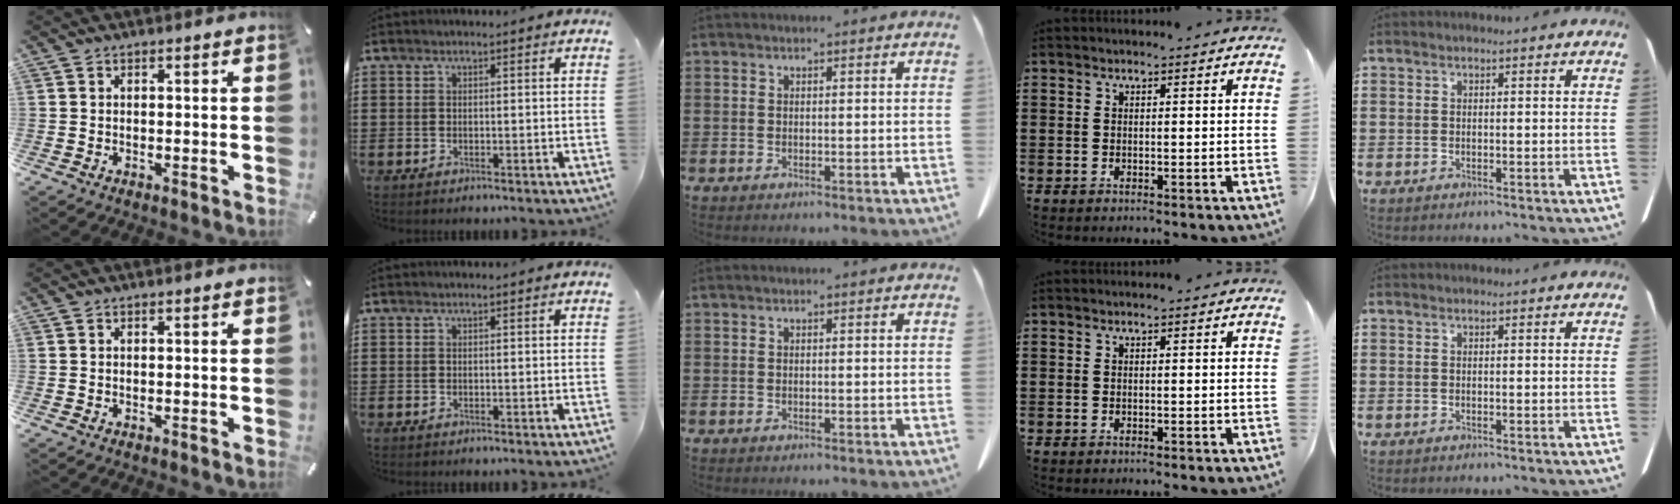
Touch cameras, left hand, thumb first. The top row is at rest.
{}